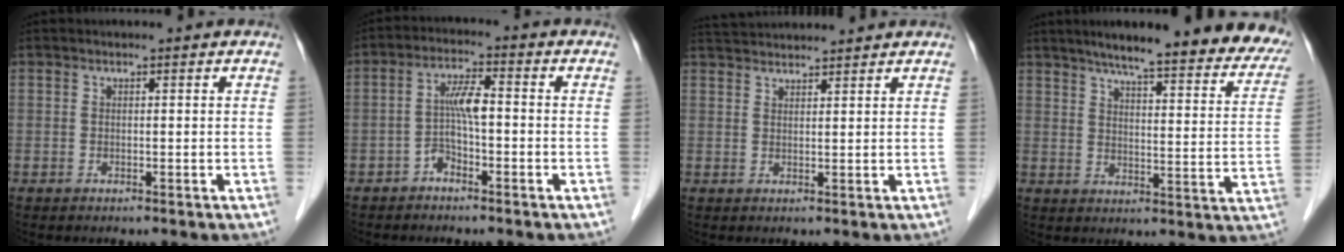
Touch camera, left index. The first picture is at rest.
{"total": 4.1, "force": [-1.2, 1.3, 3.7], "torque": [-0.075, 0.015, -0.023]}
{"total": 7.1, "force": [6.9, 0.0, 1.7], "torque": [-0.034, 0.039, 0.111]}
{"total": 24.4, "force": [20.5, 3.6, 12.8], "torque": [-0.164, -0.027, 0.244]}